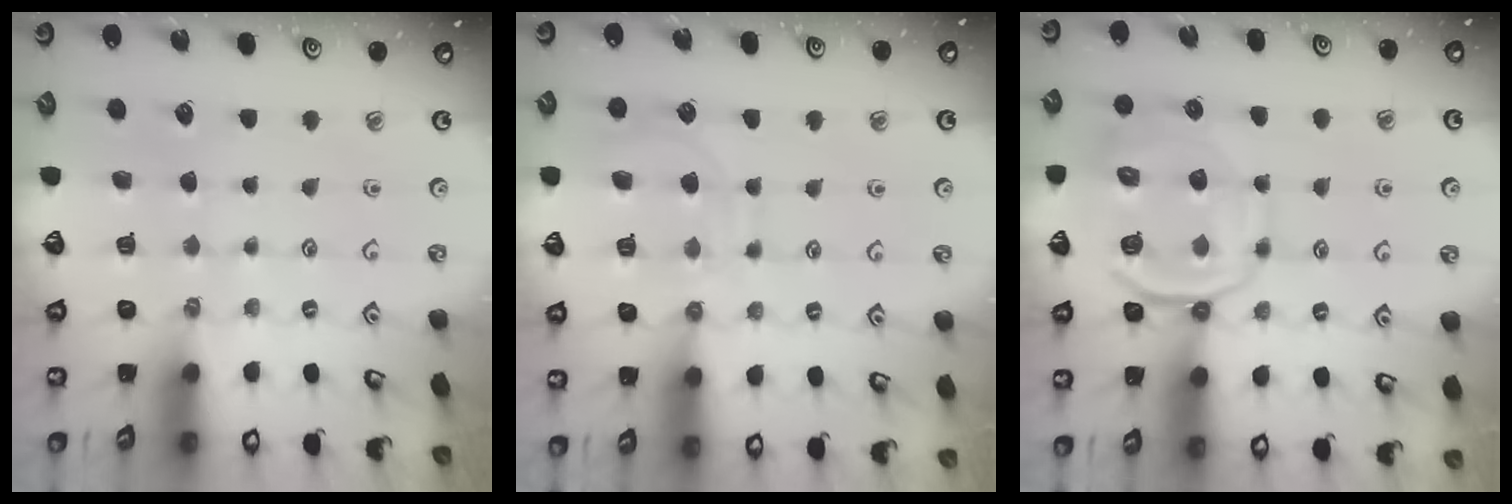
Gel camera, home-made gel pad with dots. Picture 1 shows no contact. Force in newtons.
{"total": 10.7, "press": 10.7, "slide": 1.0}
{"total": 12.1, "press": 12.0, "slide": 1.6}